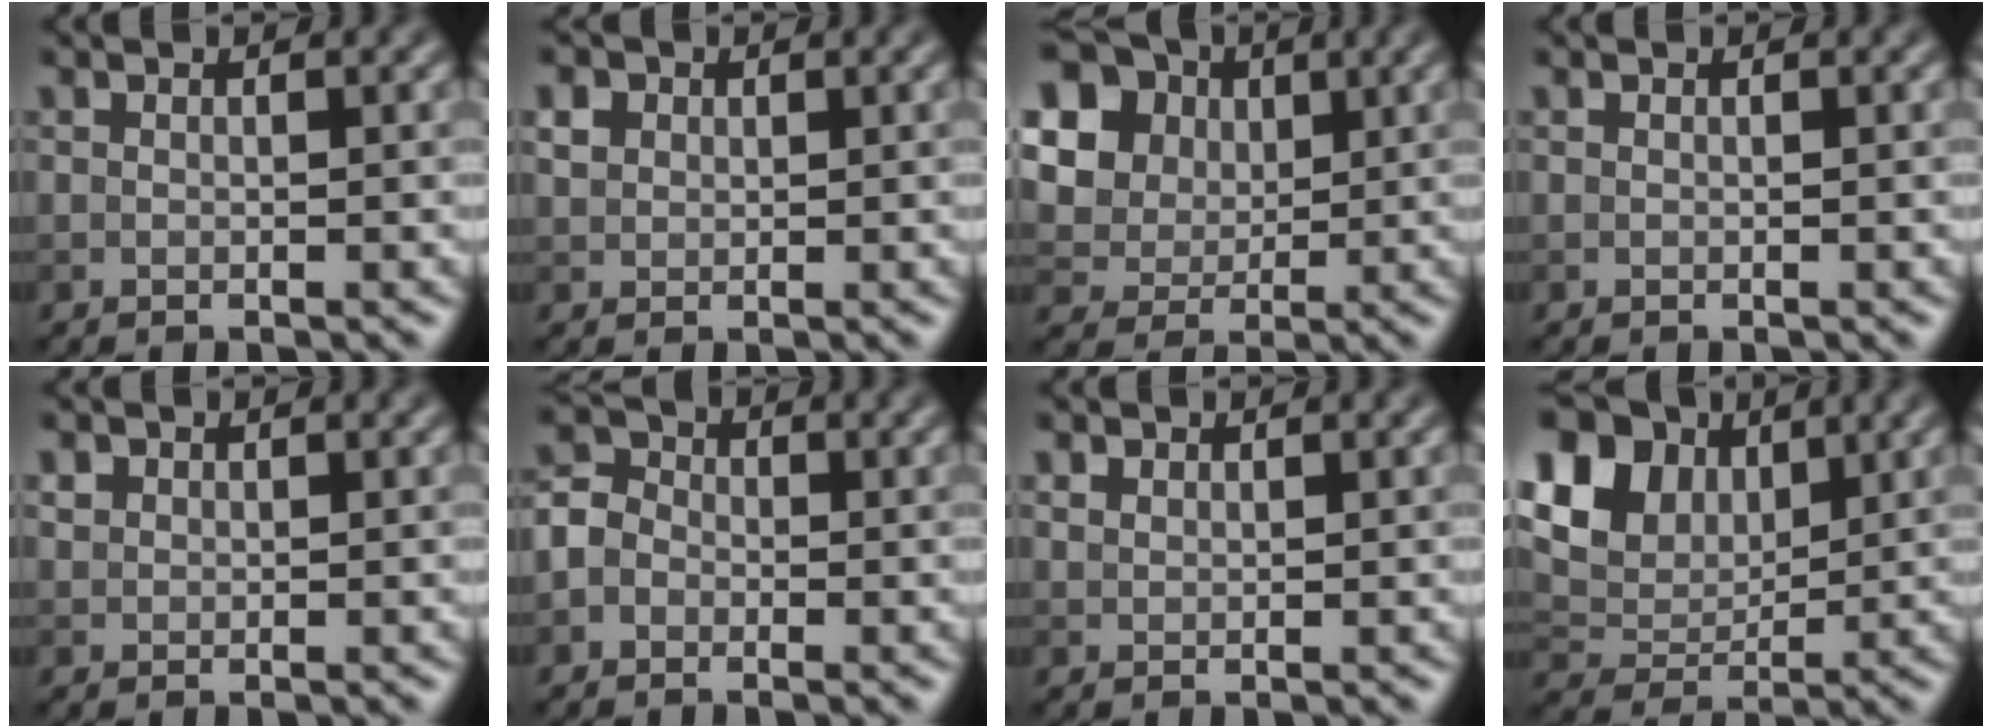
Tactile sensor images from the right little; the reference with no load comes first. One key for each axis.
{"total": 1.5, "fx": 0.6, "fy": 1.3, "fz": 0.5, "tx": -0.008, "ty": 0.002, "tz": 0.011}
{"total": 14.1, "fx": 5.3, "fy": 11.7, "fz": 5.8, "tx": -0.160, "ty": 0.020, "tz": 0.091}
{"total": 0.0}
{"total": 0.8, "fx": 0.4, "fy": 0.7, "fz": 0.1, "tx": 0.000, "ty": 0.000, "tz": 0.009}
{"total": 2.8, "fx": -1.0, "fy": 2.3, "fz": 1.2, "tx": -0.011, "ty": 0.008, "tz": -0.028}
{"total": 1.0, "fx": 0.8, "fy": 0.6, "fz": 0.2, "tx": -0.006, "ty": 0.000, "tz": 0.018}
{"total": 12.1, "fx": 5.6, "fy": 8.4, "fz": 6.7, "tx": -0.139, "ty": 0.030, "tz": 0.093}